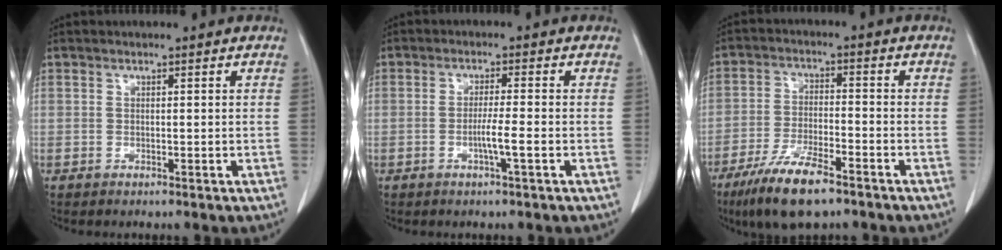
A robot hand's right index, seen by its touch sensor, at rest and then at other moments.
{"total": 3.3, "force": [-1.1, -0.4, 3.1], "torque": [-0.056, -0.004, -0.021]}
{"total": 10.1, "force": [-7.0, 2.2, 7.0], "torque": [-0.134, -0.020, -0.124]}